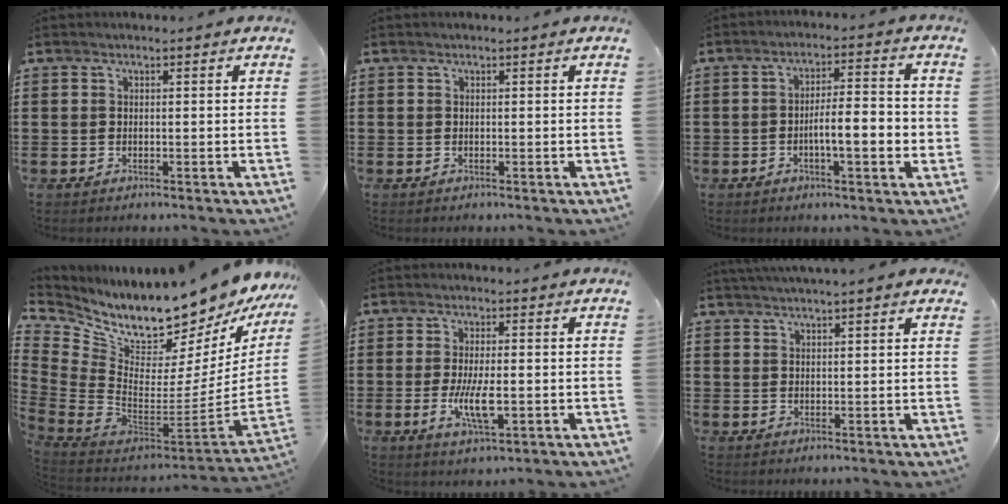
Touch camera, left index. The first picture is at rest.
{"total": 0.0}
{"total": 6.4, "force": [-1.6, 1.5, 6.0], "torque": [-0.097, 0.001, -0.033]}
{"total": 12.0, "force": [11.4, 1.9, 3.1], "torque": [-0.085, -0.123, 0.190]}
{"total": 6.5, "force": [-1.3, 1.9, 6.0], "torque": [-0.129, -0.012, -0.028]}
{"total": 2.1, "force": [2.0, -0.1, 0.6], "torque": [-0.017, -0.001, 0.038]}